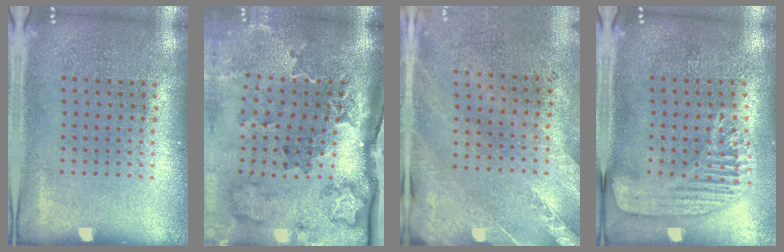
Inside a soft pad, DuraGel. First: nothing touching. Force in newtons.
{"total": 3.0, "press": 2.2, "slide": 2.0}
{"total": 2.4, "press": 2.1, "slide": 1.3}
{"total": 1.6, "press": 1.6, "slide": 0.4}